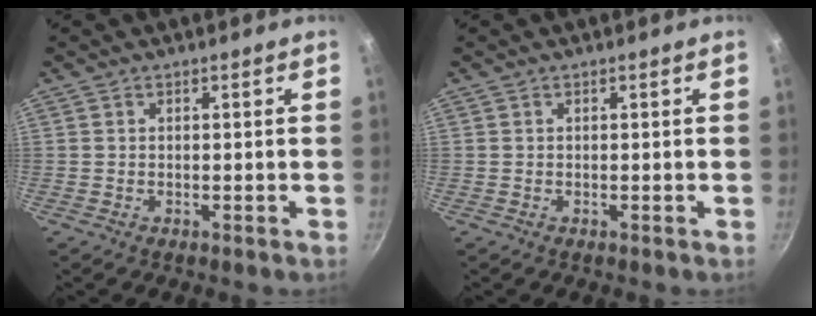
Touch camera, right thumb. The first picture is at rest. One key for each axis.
{"total": 0.0}